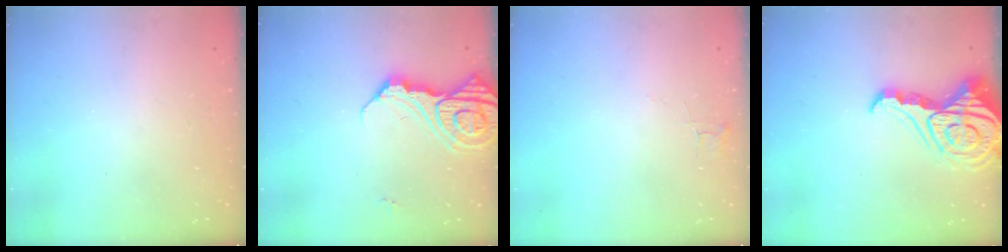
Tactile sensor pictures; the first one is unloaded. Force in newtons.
{"total": 13.1, "press": 13.1, "slide": 1.4}
{"total": 3.7, "press": 3.7, "slide": 0.2}
{"total": 12.6, "press": 12.5, "slide": 1.2}